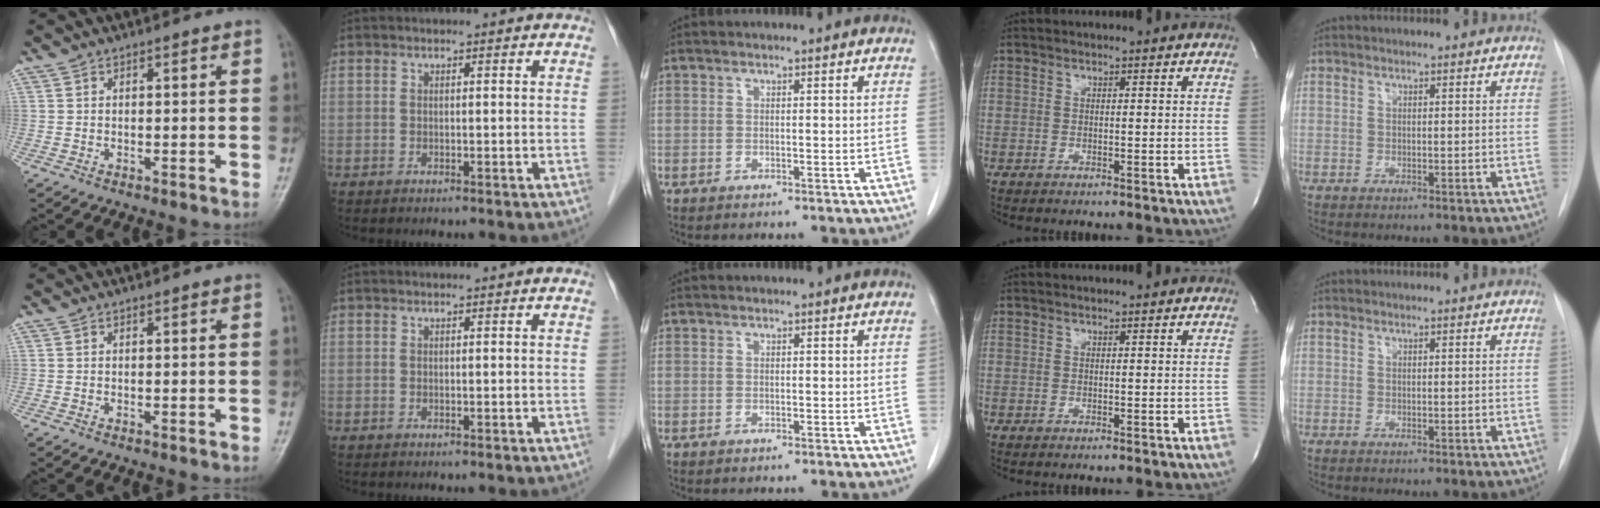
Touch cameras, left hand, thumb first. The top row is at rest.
{}